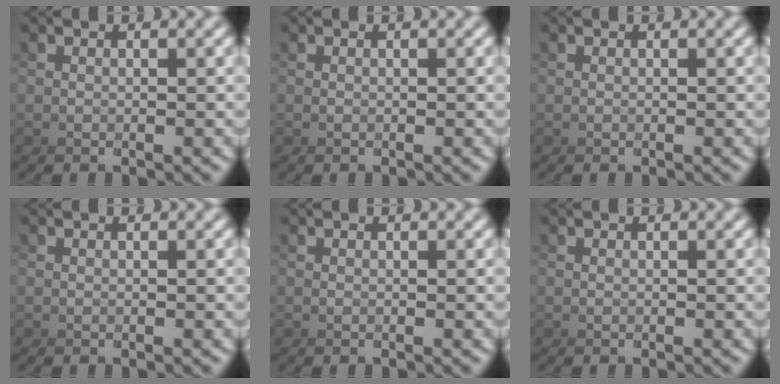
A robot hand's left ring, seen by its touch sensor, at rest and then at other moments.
{"total": 0.0}
{"total": 0.0}
{"total": 0.0}
{"total": 0.0}
{"total": 0.0}